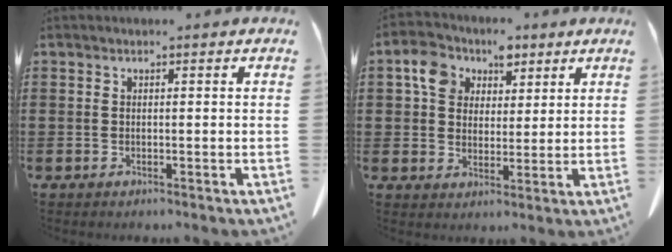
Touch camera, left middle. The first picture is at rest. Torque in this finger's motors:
{"motor_torque": [2.14, 0.00, 0.54, 0.10]}